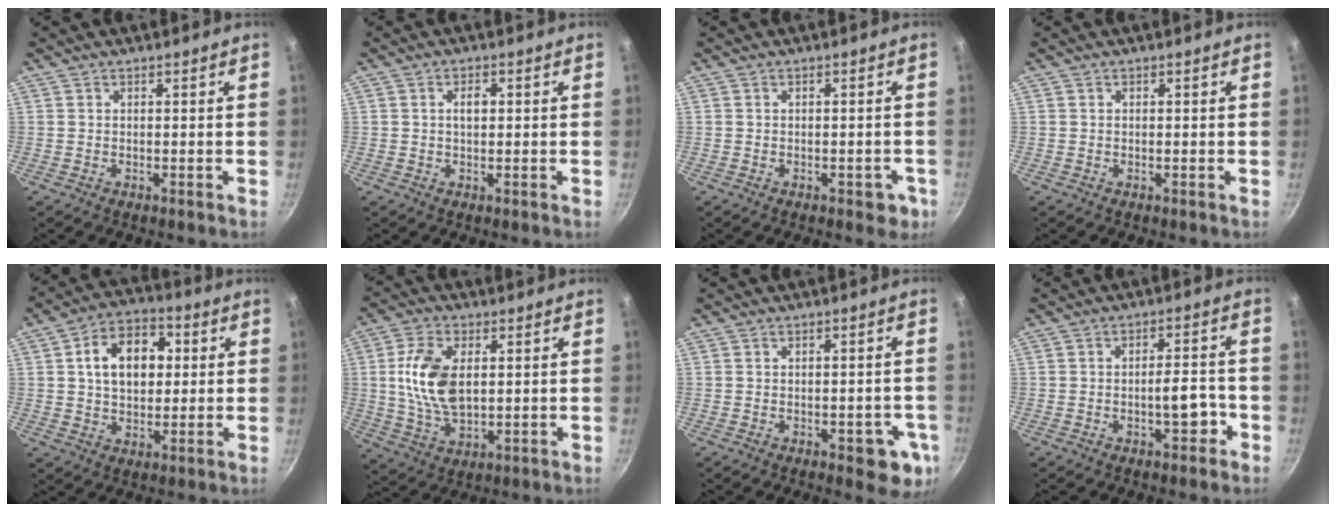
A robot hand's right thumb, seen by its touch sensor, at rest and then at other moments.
{"total": 1.3, "force": [0.5, 0.8, 0.8], "torque": [-0.007, 0.001, 0.009]}
{"total": 3.7, "force": [-1.5, 2.1, 2.6], "torque": [-0.009, 0.017, -0.009]}
{"total": 0.0}
{"total": 12.9, "force": [2.4, 8.9, 9.1], "torque": [-0.110, 0.016, 0.028]}
{"total": 12.3, "force": [1.8, 7.1, 9.8], "torque": [-0.179, -0.006, 0.037]}
{"total": 7.7, "force": [-2.6, 3.6, 6.3], "torque": [-0.045, 0.007, -0.028]}
{"total": 5.8, "force": [-2.5, 2.4, 4.6], "torque": [-0.041, 0.028, -0.033]}